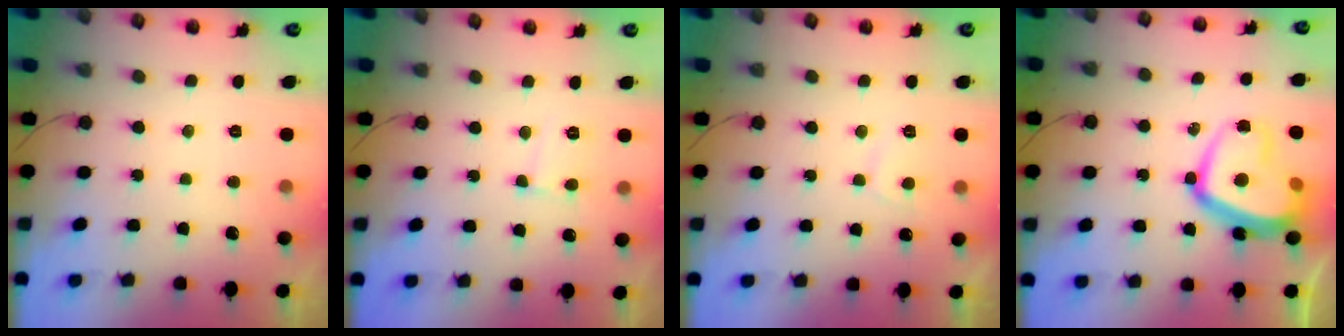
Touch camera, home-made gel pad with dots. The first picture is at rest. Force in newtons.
{"total": 6.0, "press": 6.0, "slide": 0.5}
{"total": 3.0, "press": 2.9, "slide": 0.7}
{"total": 17.8, "press": 17.7, "slide": 1.9}